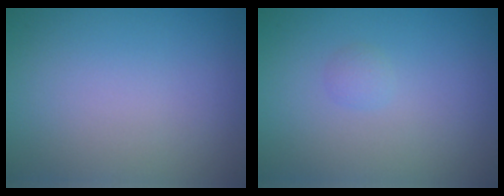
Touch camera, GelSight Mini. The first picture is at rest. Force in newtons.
{"total": 0.8, "press": 0.8, "slide": 0.1}